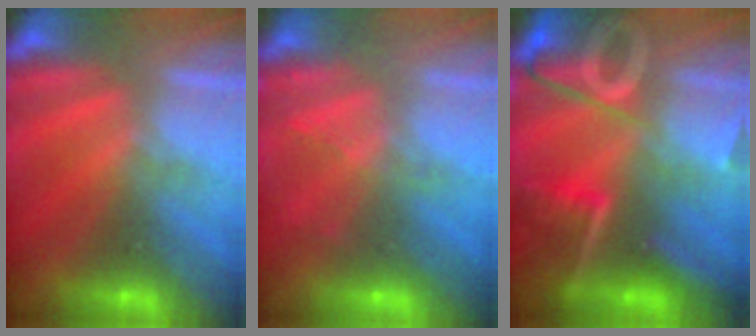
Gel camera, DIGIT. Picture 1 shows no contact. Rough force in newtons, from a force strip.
{"total": 2.2}
{"total": 8.9}